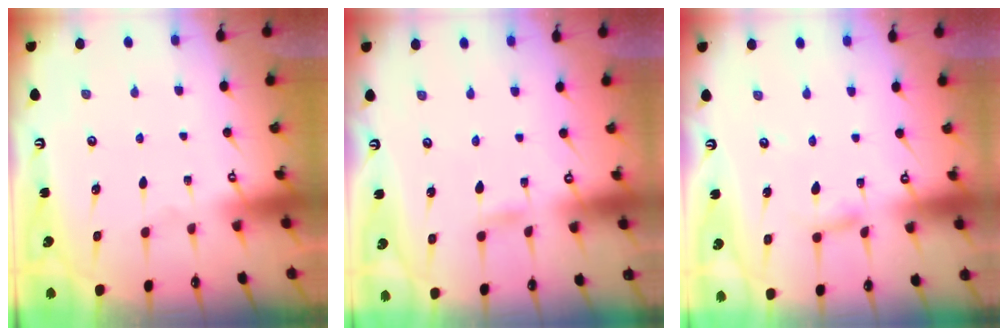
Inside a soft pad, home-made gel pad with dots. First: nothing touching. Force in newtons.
{"total": 2.1, "press": 2.1, "slide": 0.2}
{"total": 2.6, "press": 2.6, "slide": 0.2}